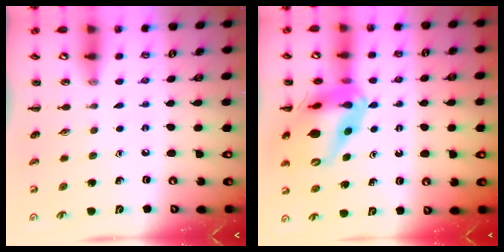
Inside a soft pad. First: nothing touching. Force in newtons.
{"total": 19.2, "press": 18.8, "slide": 3.9}